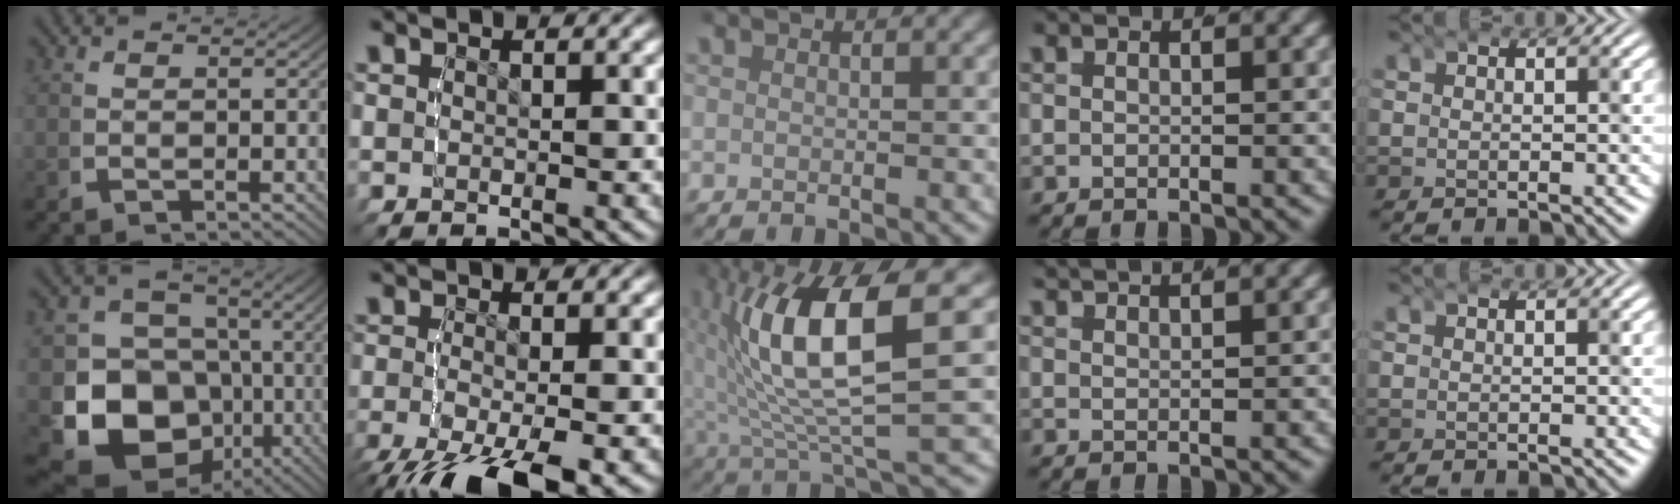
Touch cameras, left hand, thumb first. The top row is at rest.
{"thumb": {"total": 17.2, "force": [-2.4, 13.3, 10.6], "torque": [-0.203, -0.068, -0.021]}, "index": {"total": 6.8, "force": [-3.9, 2.4, 5.0], "torque": [-0.116, -0.037, -0.045]}, "middle": {"total": 11.2, "force": [1.0, 3.7, 10.5], "torque": [-0.189, 0.006, 0.019]}, "ring": {"total": 2.4, "force": [2.4, 0.0, 0.5], "torque": [-0.007, 0.006, 0.040]}}